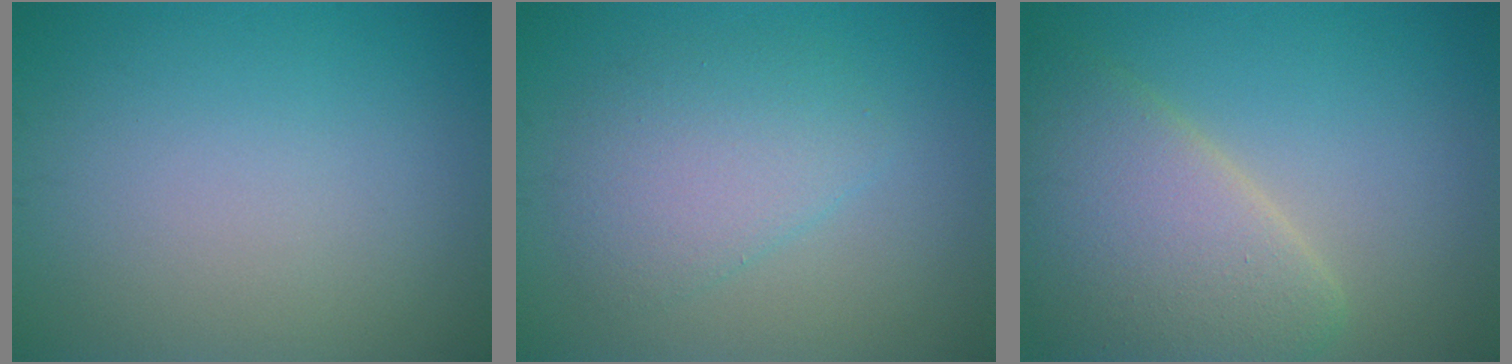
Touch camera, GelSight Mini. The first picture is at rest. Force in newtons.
{"total": 3.5, "press": 3.5, "slide": 0.2}
{"total": 6.7, "press": 6.7, "slide": 0.5}